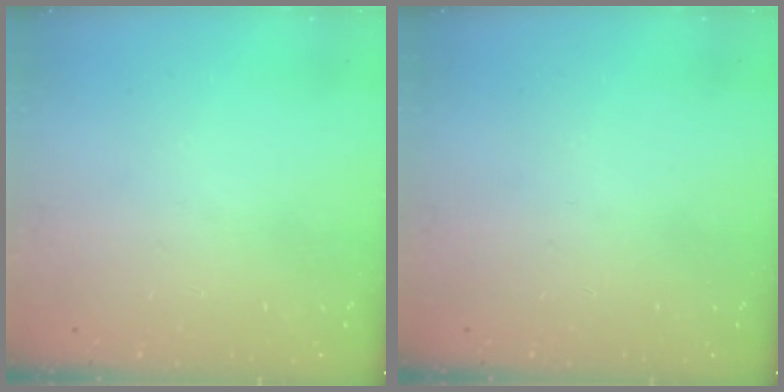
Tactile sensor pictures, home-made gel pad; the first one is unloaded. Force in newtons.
{"total": 0.0}